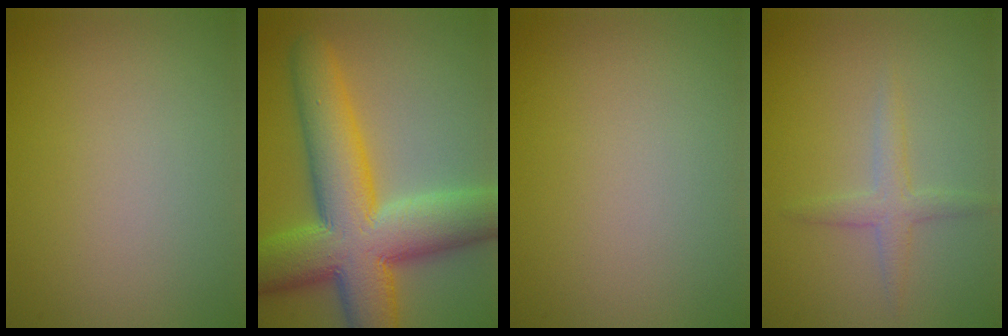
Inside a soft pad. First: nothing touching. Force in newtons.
{"total": 13.0, "press": 12.9, "slide": 0.6}
{"total": 0.0}
{"total": 2.0, "press": 2.0, "slide": 0.2}